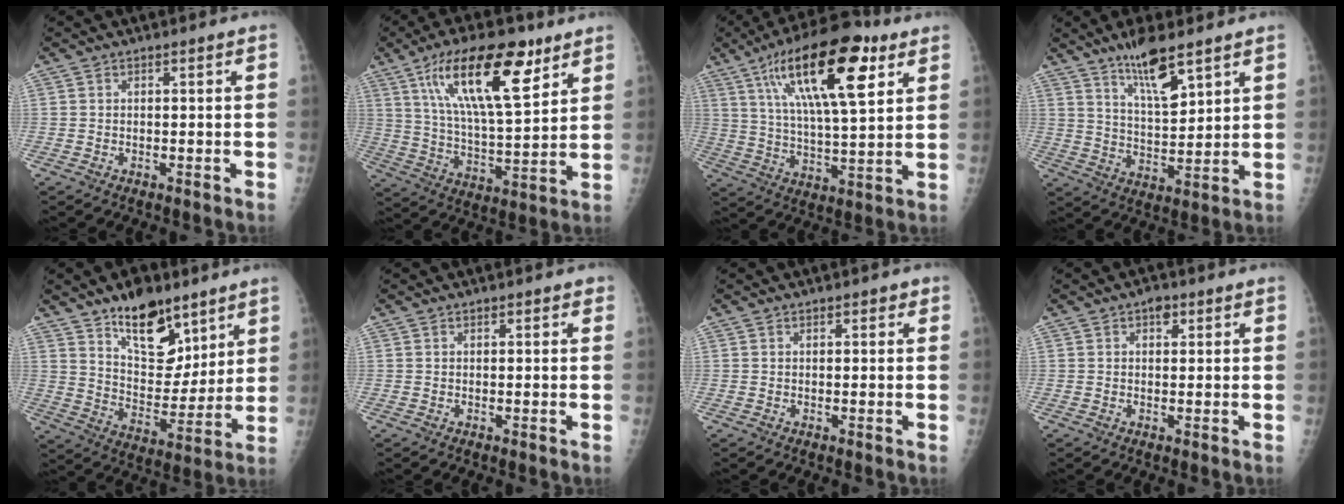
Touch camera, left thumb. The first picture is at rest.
{"total": 19.7, "force": [10.4, 6.7, 15.3], "torque": [-0.234, -0.039, 0.182]}
{"total": 21.1, "force": [9.8, 6.8, 17.4], "torque": [-0.274, -0.024, 0.161]}
{"total": 10.0, "force": [6.8, 2.5, 6.8], "torque": [-0.110, -0.045, 0.128]}
{"total": 15.6, "force": [10.3, 8.1, 8.5], "torque": [-0.083, -0.074, 0.177]}
{"total": 0.7, "force": [0.4, 0.4, 0.3], "torque": [0.002, -0.001, 0.002]}
{"total": 1.1, "force": [0.6, 0.6, 0.6], "torque": [0.002, -0.001, 0.004]}
{"total": 2.1, "force": [1.1, 1.4, 1.2], "torque": [-0.006, -0.001, 0.013]}